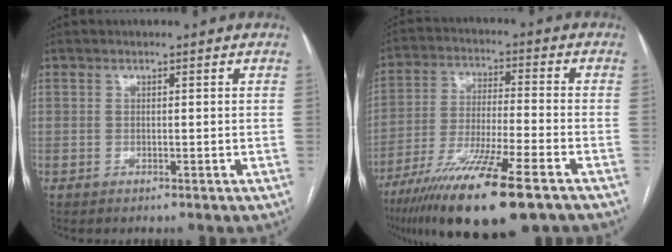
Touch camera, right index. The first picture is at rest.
{"total": 18.4, "force": [-12.0, 1.7, 13.8], "torque": [-0.239, -0.047, -0.207]}